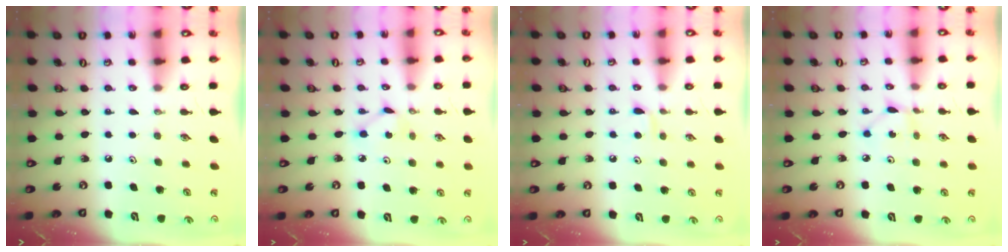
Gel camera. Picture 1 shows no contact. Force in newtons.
{"total": 3.9, "press": 3.9, "slide": 0.2}
{"total": 4.7, "press": 4.7, "slide": 0.6}
{"total": 2.0, "press": 2.0, "slide": 0.2}